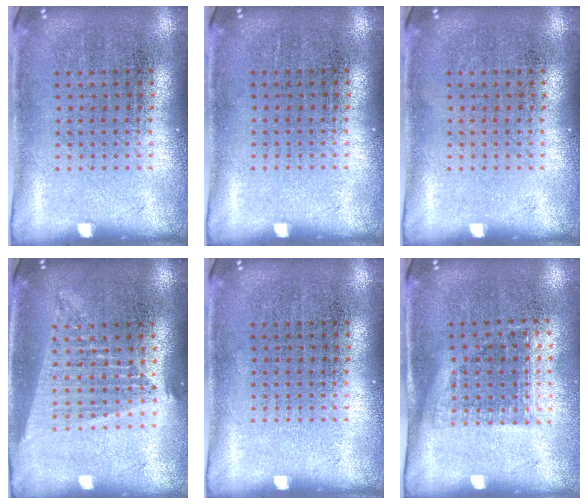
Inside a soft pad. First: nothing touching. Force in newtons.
{"total": 0.0}
{"total": 0.0}
{"total": 1.8, "press": 1.6, "slide": 0.8}
{"total": 0.0}
{"total": 1.1, "press": 0.9, "slide": 0.6}